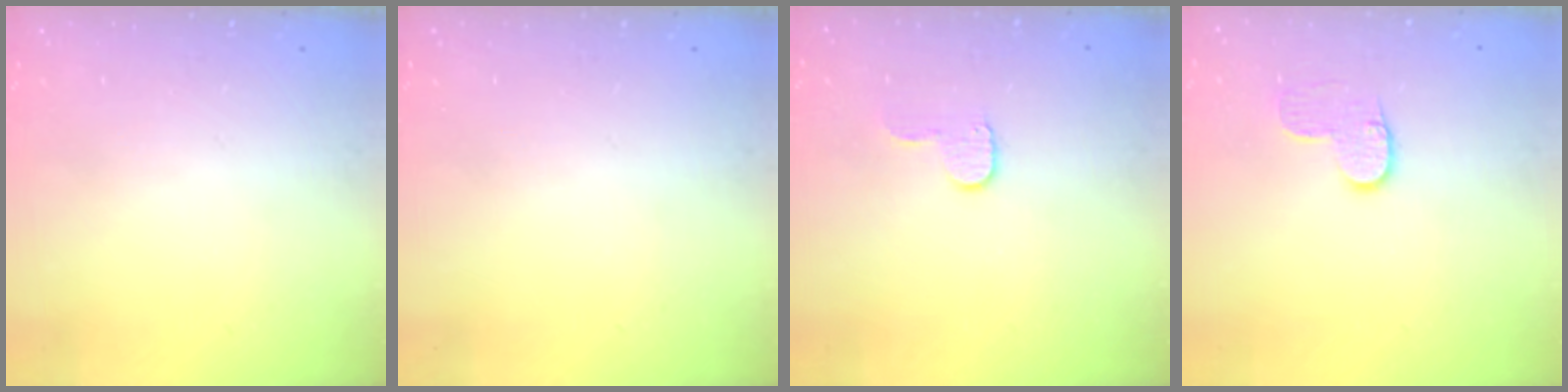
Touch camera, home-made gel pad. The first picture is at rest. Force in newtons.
{"total": 0.0}
{"total": 5.4, "press": 5.3, "slide": 0.5}
{"total": 6.3, "press": 6.3, "slide": 0.3}